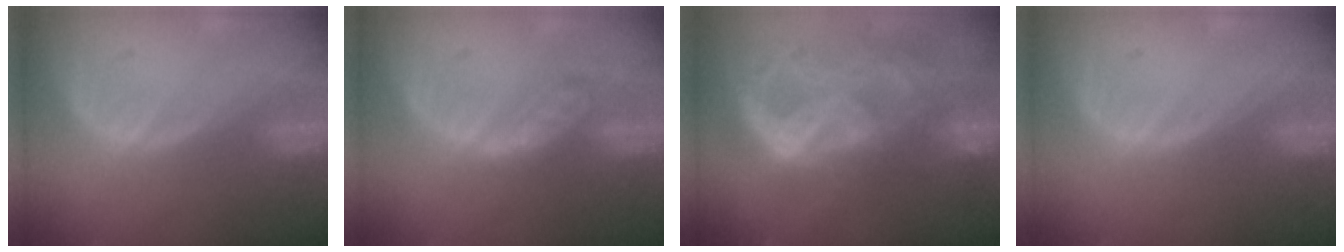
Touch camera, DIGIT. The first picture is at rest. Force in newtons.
{"total": 4.6, "press": 4.5, "slide": 1.3}
{"total": 11.1, "press": 9.4, "slide": 5.9}
{"total": 0.0}